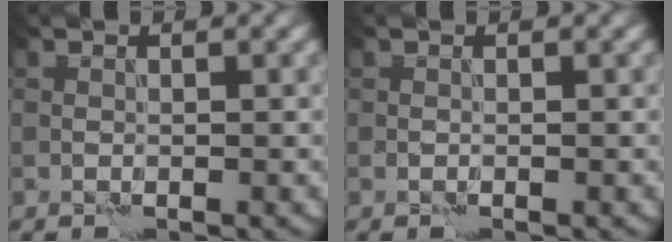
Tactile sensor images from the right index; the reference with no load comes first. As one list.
[{"total": 0.0}]